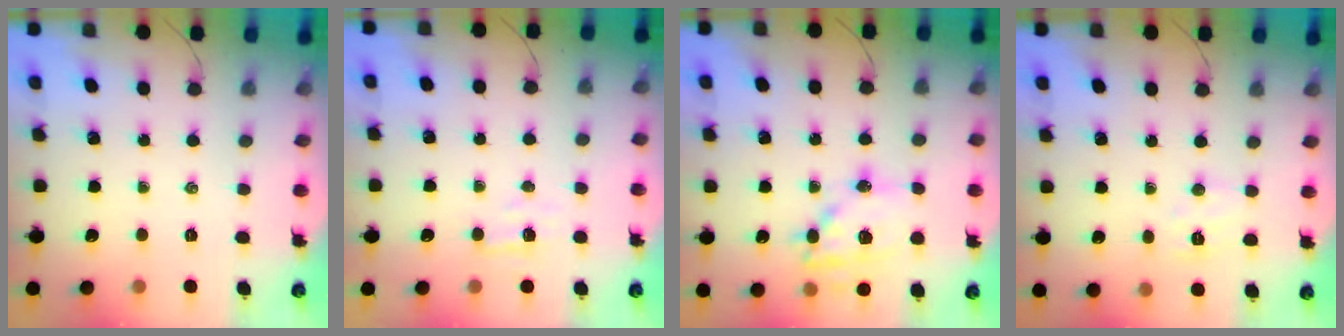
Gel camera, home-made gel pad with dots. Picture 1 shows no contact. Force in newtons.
{"total": 3.8, "press": 3.6, "slide": 1.3}
{"total": 16.1, "press": 15.9, "slide": 3.0}
{"total": 6.2, "press": 6.1, "slide": 1.0}